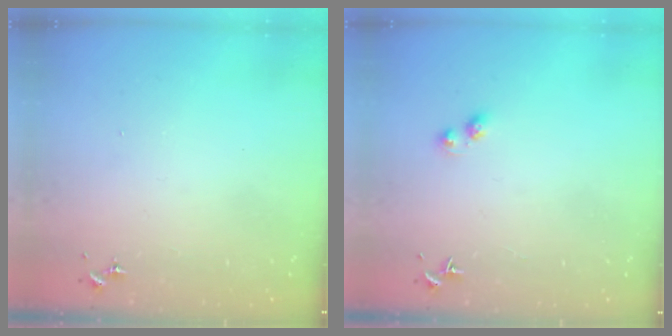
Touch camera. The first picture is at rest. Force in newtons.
{"total": 3.6, "press": 3.5, "slide": 0.5}